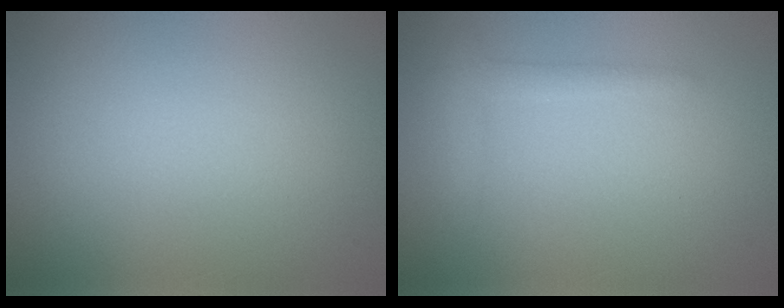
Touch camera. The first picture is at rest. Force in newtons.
{"total": 1.6, "press": 1.6, "slide": 0.1}